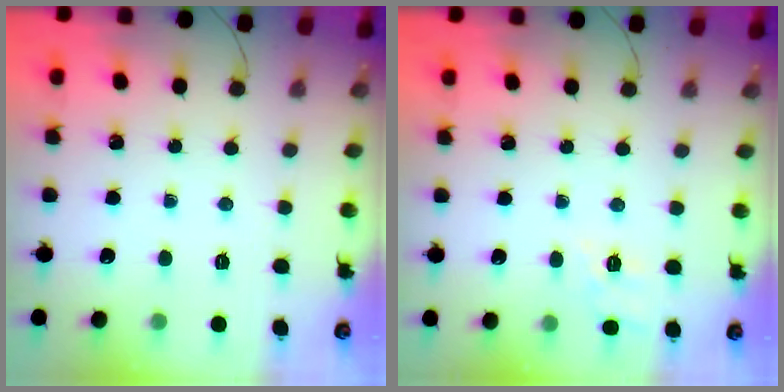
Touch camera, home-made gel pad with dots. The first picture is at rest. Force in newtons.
{"total": 8.8, "press": 8.7, "slide": 1.5}